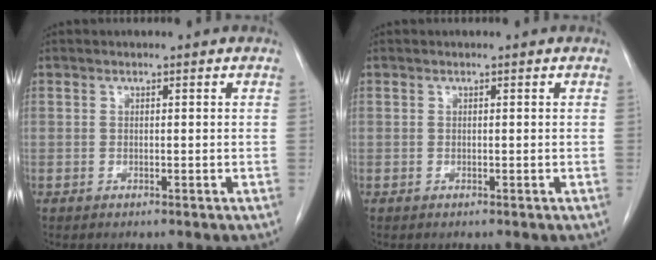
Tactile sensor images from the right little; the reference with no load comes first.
{"total": 0.0}